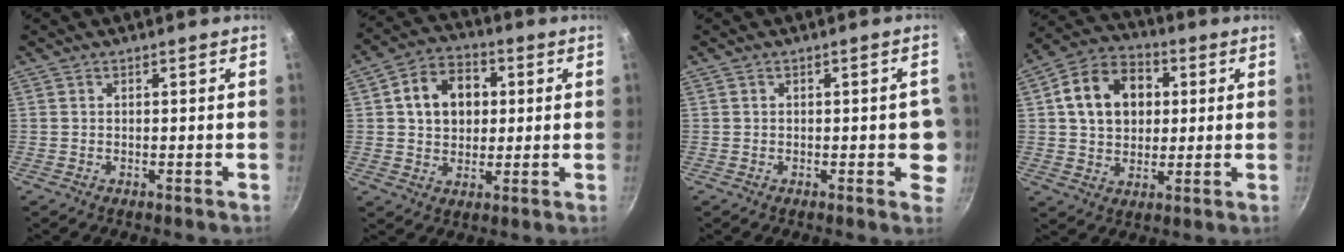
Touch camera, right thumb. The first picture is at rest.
{"total": 10.9, "force": [2.1, 8.5, 6.5], "torque": [-0.077, 0.014, 0.025]}
{"total": 5.5, "force": [-0.7, 2.5, 4.9], "torque": [-0.028, 0.010, -0.010]}
{"total": 13.6, "force": [2.7, 10.4, 8.2], "torque": [-0.115, 0.019, 0.036]}